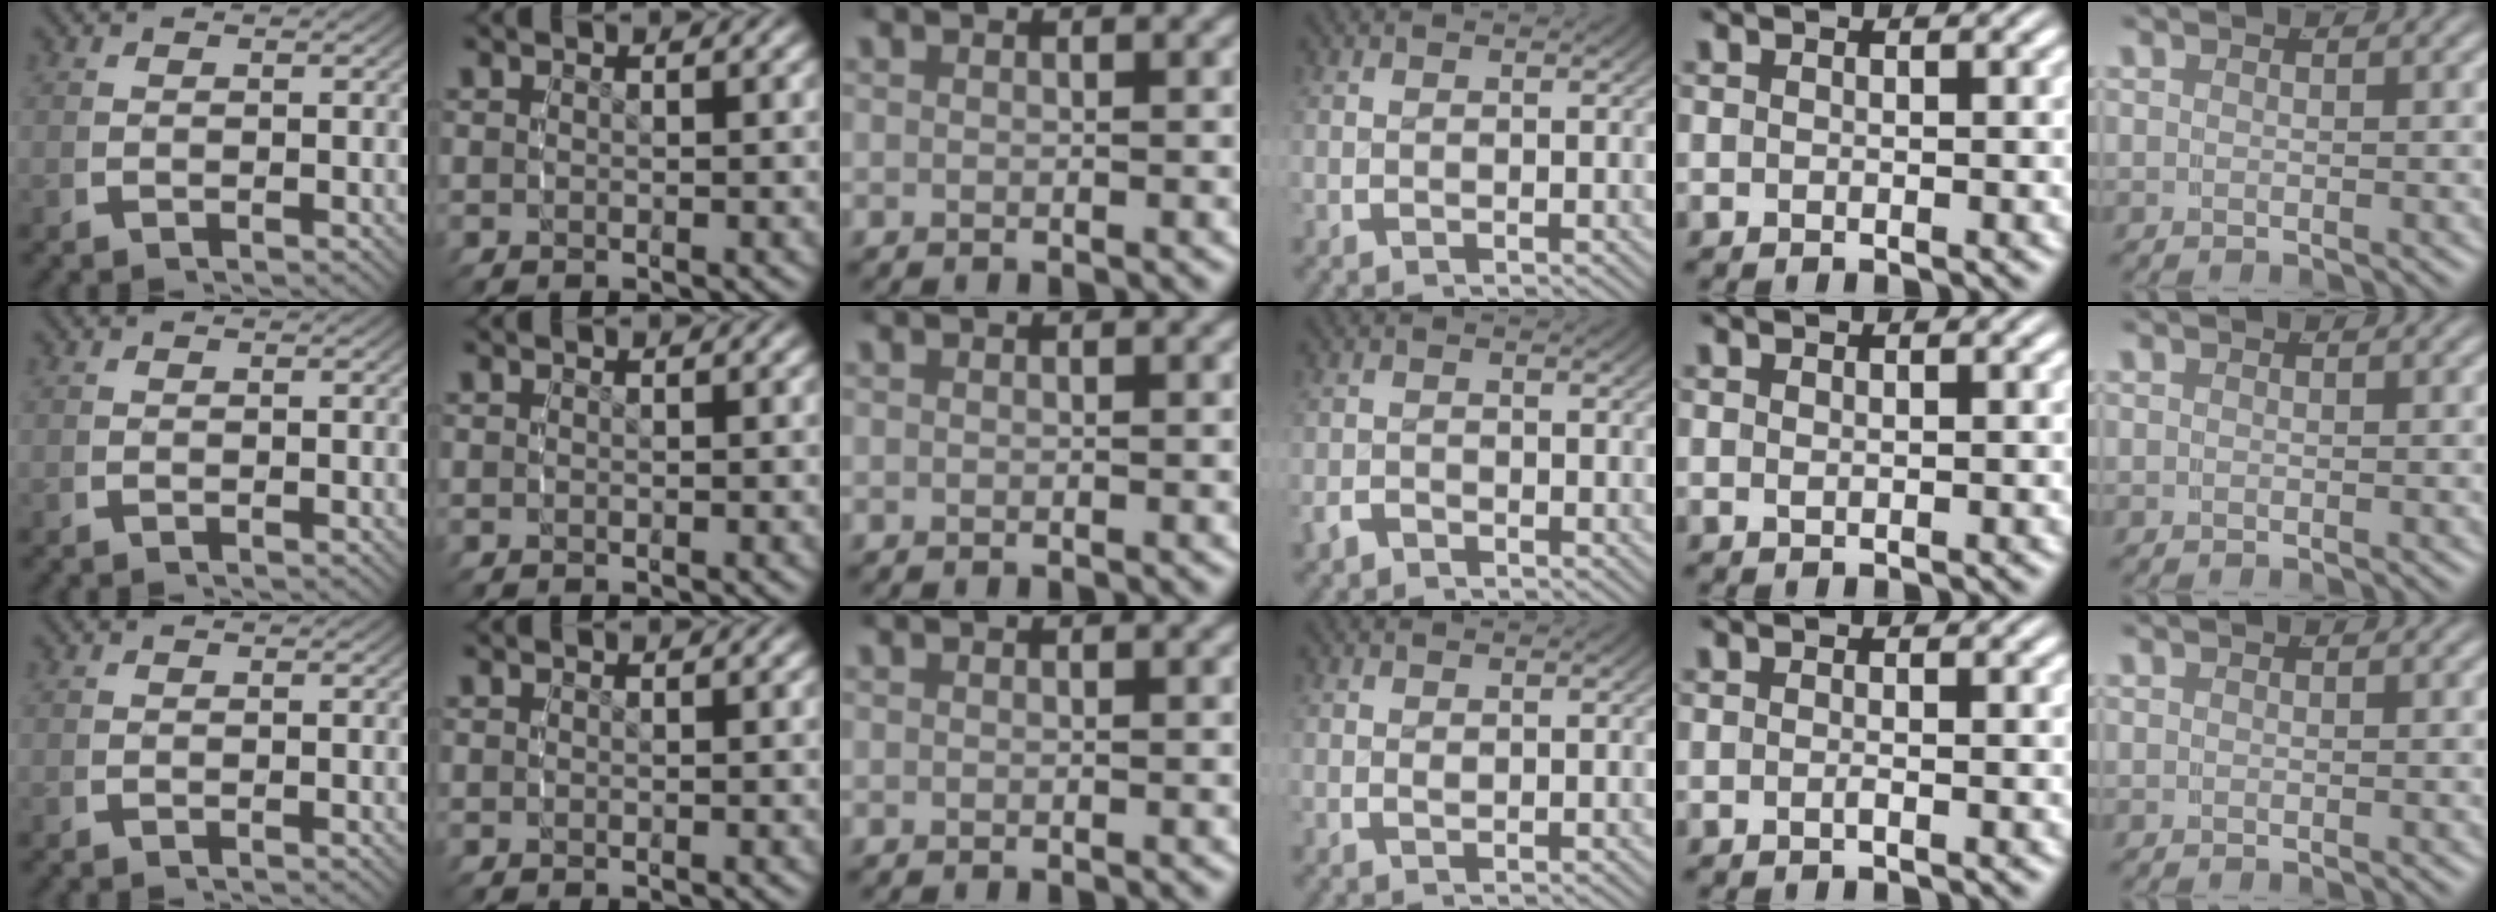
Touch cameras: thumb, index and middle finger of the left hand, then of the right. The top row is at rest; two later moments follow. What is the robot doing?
{"motion": "grasp_and_lifting", "object": "small bumper sticker"}